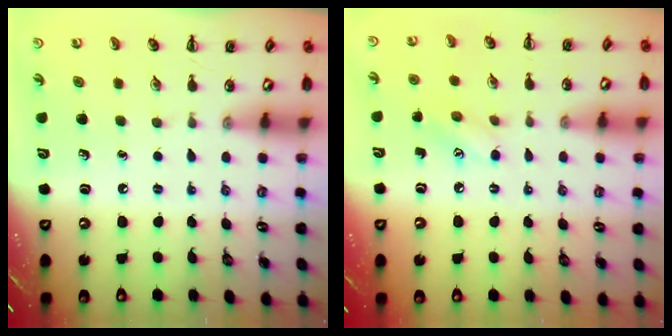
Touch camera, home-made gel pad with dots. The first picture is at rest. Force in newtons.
{"total": 5.6, "press": 5.5, "slide": 1.1}